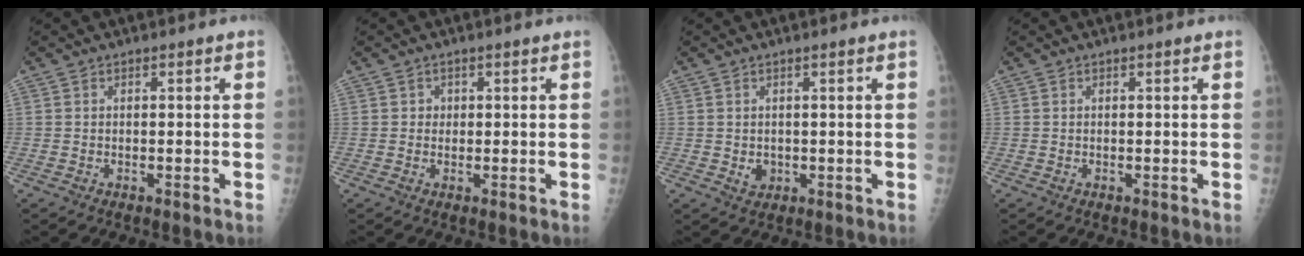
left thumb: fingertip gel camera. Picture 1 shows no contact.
{"total": 1.1, "force": [0.3, 1.0, 0.2], "torque": [0.007, 0.001, 0.004]}
{"total": 1.9, "force": [0.3, 1.4, 1.2], "torque": [-0.013, -0.005, 0.013]}
{"total": 0.0}